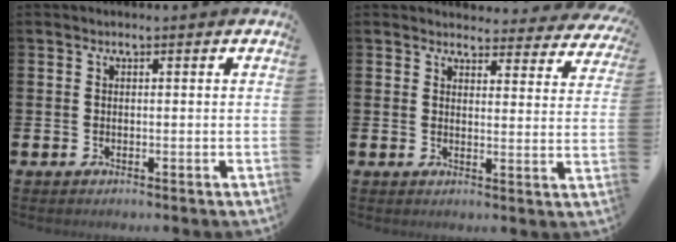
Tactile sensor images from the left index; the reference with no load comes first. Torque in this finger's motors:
{"motor_torque": [0.97, -1.18, 0.31, 0.02]}